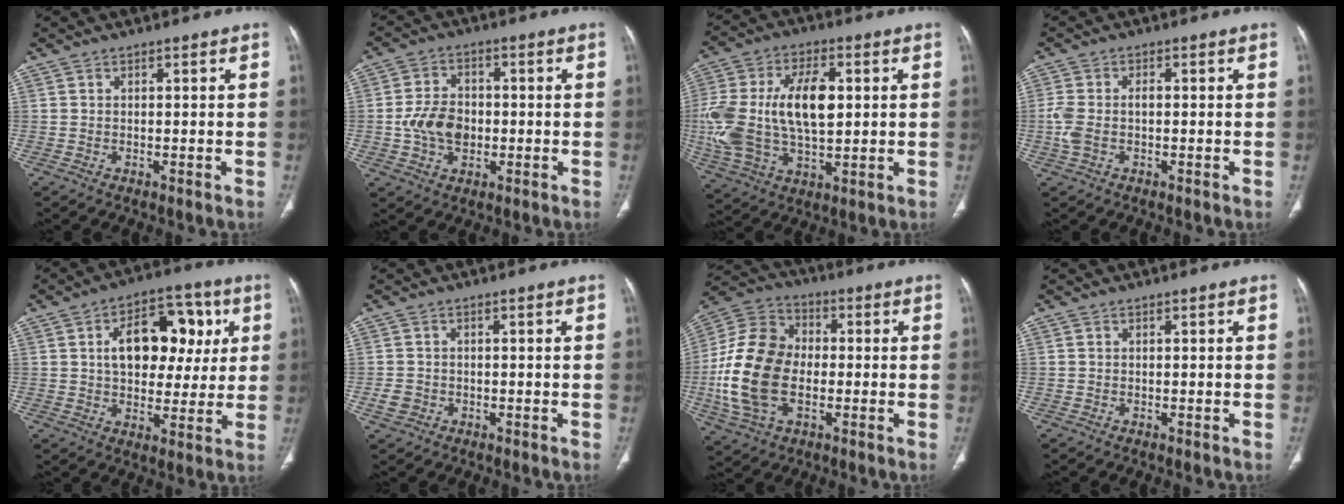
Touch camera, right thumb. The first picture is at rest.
{"total": 8.6, "force": [-1.1, 6.2, 5.9], "torque": [-0.092, 0.009, -0.021]}
{"total": 21.0, "force": [1.9, 11.6, 17.5], "torque": [-0.366, 0.005, 0.039]}
{"total": 5.2, "force": [-0.7, 3.1, 4.2], "torque": [-0.111, 0.015, -0.012]}
{"total": 16.2, "force": [3.8, 10.4, 11.8], "torque": [-0.126, 0.013, 0.056]}
{"total": 2.5, "force": [-0.8, 2.1, 1.0], "torque": [-0.018, 0.005, -0.012]}
{"total": 18.6, "force": [-2.5, 12.3, 13.7], "torque": [-0.276, 0.018, -0.044]}
{"total": 0.0}